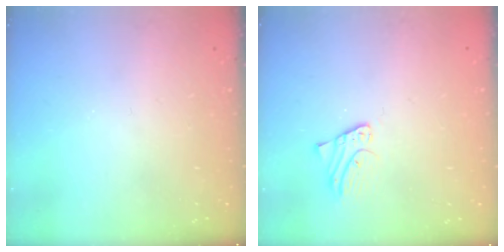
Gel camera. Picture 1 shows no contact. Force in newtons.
{"total": 3.3, "press": 3.3, "slide": 0.3}